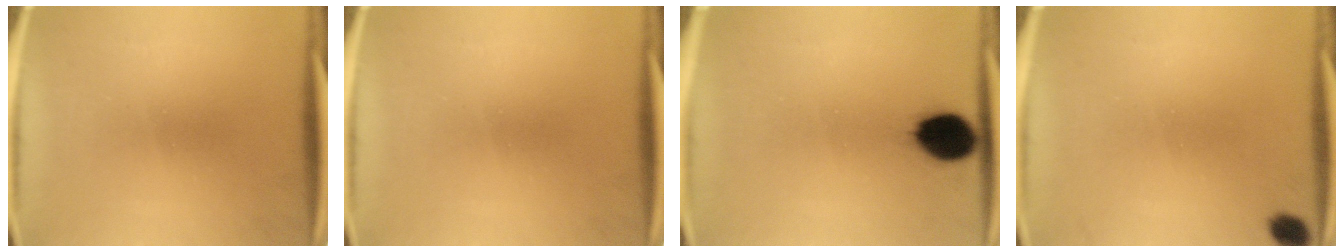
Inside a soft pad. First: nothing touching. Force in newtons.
{"total": 0.0}
{"total": 9.5}
{"total": 3.1}